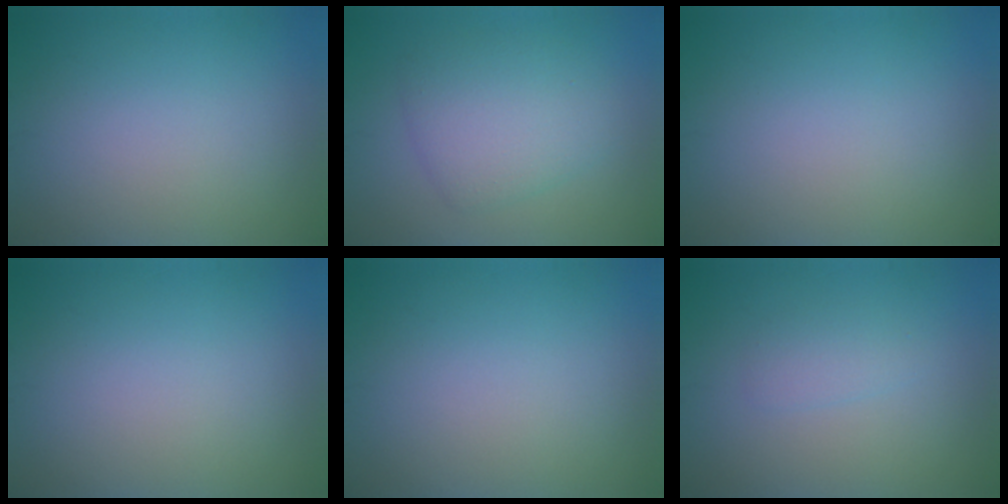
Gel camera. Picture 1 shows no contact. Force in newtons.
{"total": 4.4, "press": 4.4, "slide": 0.2}
{"total": 0.0}
{"total": 0.0}
{"total": 0.0}
{"total": 1.3, "press": 1.3, "slide": 0.0}